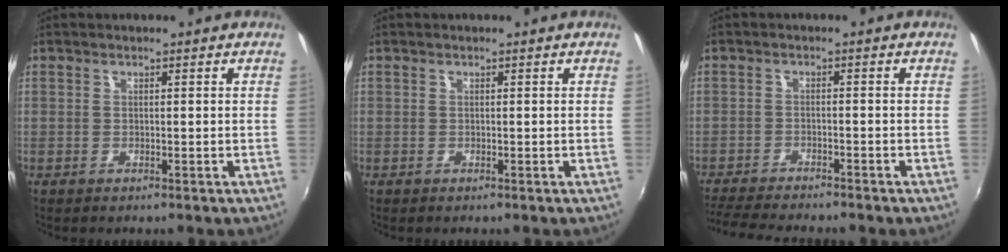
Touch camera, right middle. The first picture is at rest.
{"total": 0.0}
{"total": 9.4, "force": [-8.6, 1.0, 3.7], "torque": [-0.096, -0.024, -0.143]}